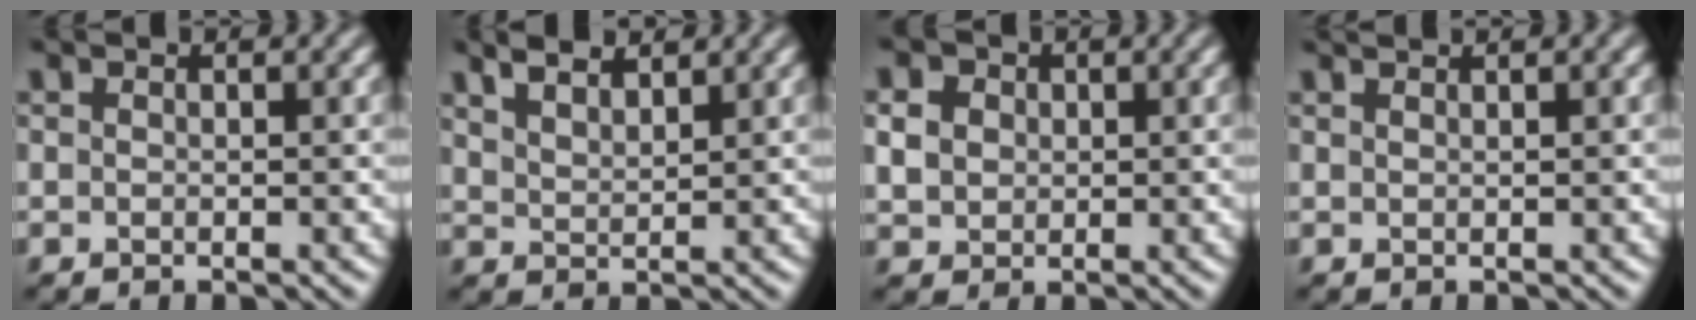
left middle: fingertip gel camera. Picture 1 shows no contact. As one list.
[{"total": 4.0, "force": [3.5, 1.1, 1.5], "torque": [-0.023, 0.022, 0.043]}, {"total": 2.6, "force": [1.0, 2.3, 0.9], "torque": [-0.028, 0.009, 0.015]}, {"total": 1.6, "force": [1.3, 0.5, 0.8], "torque": [0.000, -0.002, 0.003]}]